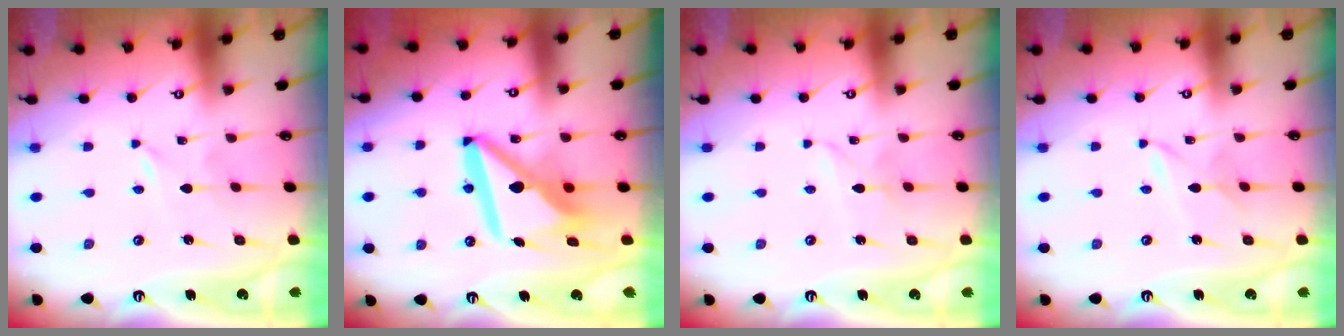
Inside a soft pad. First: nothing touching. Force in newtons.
{"total": 14.3, "press": 14.2, "slide": 1.5}
{"total": 2.9, "press": 2.9, "slide": 0.3}
{"total": 3.2, "press": 3.2, "slide": 0.3}